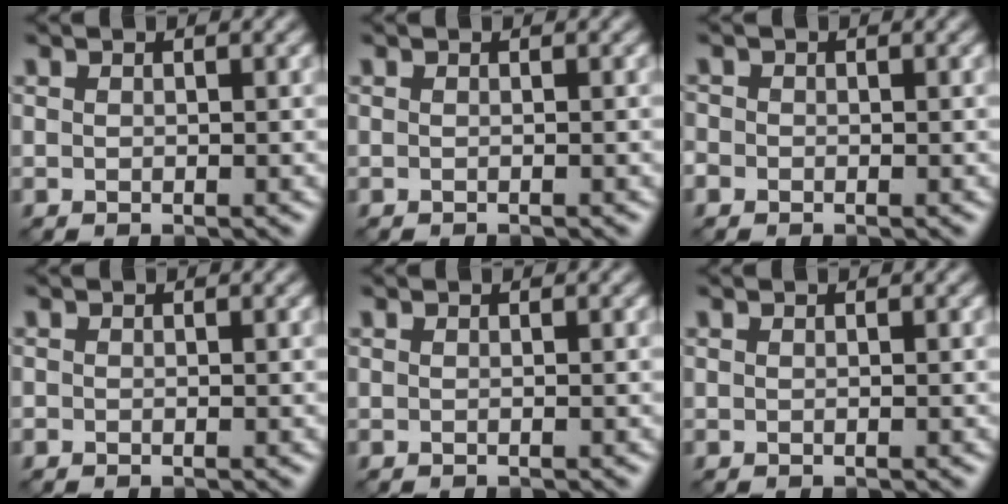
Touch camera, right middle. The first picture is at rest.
{"total": 0.6, "force": [-0.6, 0.1, 0.2], "torque": [0.002, -0.001, -0.010]}
{"total": 0.8, "force": [-0.4, 0.7, 0.1], "torque": [0.003, -0.003, -0.011]}
{"total": 0.0}
{"total": 0.0}
{"total": 0.0}